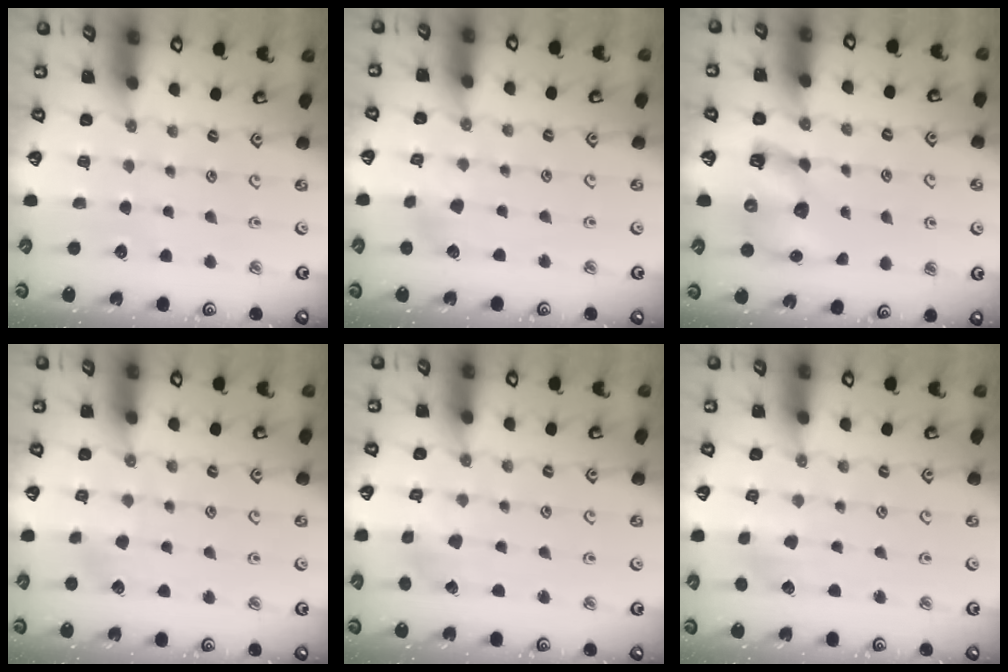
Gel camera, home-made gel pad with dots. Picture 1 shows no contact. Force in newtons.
{"total": 3.4, "press": 3.3, "slide": 0.4}
{"total": 8.0, "press": 7.9, "slide": 1.4}
{"total": 2.9, "press": 2.9, "slide": 0.2}
{"total": 2.2, "press": 2.2, "slide": 0.2}
{"total": 2.5, "press": 2.5, "slide": 0.3}